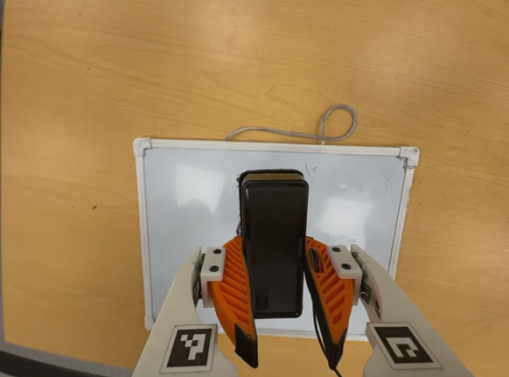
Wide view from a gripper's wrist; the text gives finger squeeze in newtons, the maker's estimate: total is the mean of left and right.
{"total": 10.0, "left": 8.1, "right": 11.9}